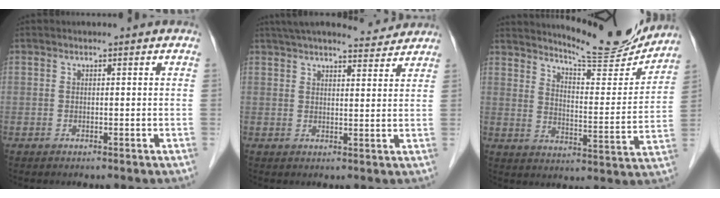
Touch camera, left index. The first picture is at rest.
{"total": 11.5, "force": [10.6, 1.6, 4.2], "torque": [-0.063, 0.016, 0.142]}
{"total": 15.4, "force": [14.7, 0.9, 4.6], "torque": [-0.074, -0.040, 0.199]}